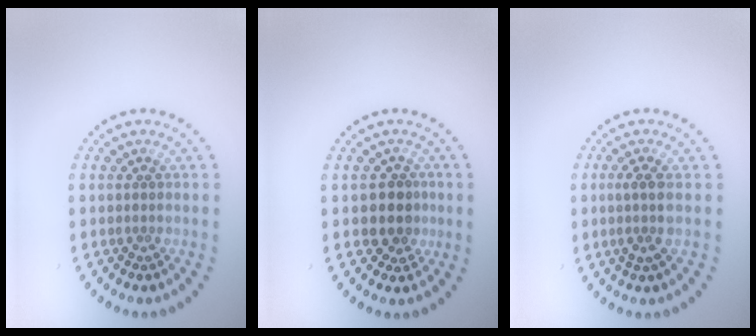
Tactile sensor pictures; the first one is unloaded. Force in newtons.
{"total": 2.6, "press": 2.3, "slide": 1.2}
{"total": 2.0, "press": 1.6, "slide": 1.1}